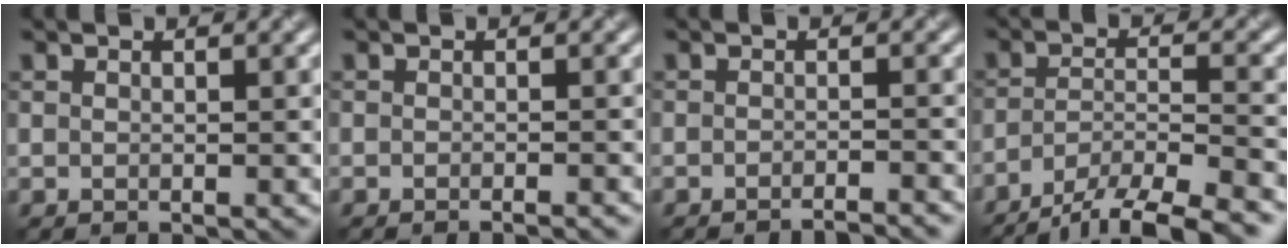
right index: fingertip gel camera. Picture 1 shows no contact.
{"total": 1.6, "force": [-1.2, 0.3, 1.0], "torque": [-0.003, -0.002, -0.022]}
{"total": 3.4, "force": [-3.1, 0.3, 1.3], "torque": [-0.008, 0.008, -0.043]}
{"total": 11.6, "force": [-9.8, 3.2, 5.5], "torque": [-0.083, -0.012, -0.141]}